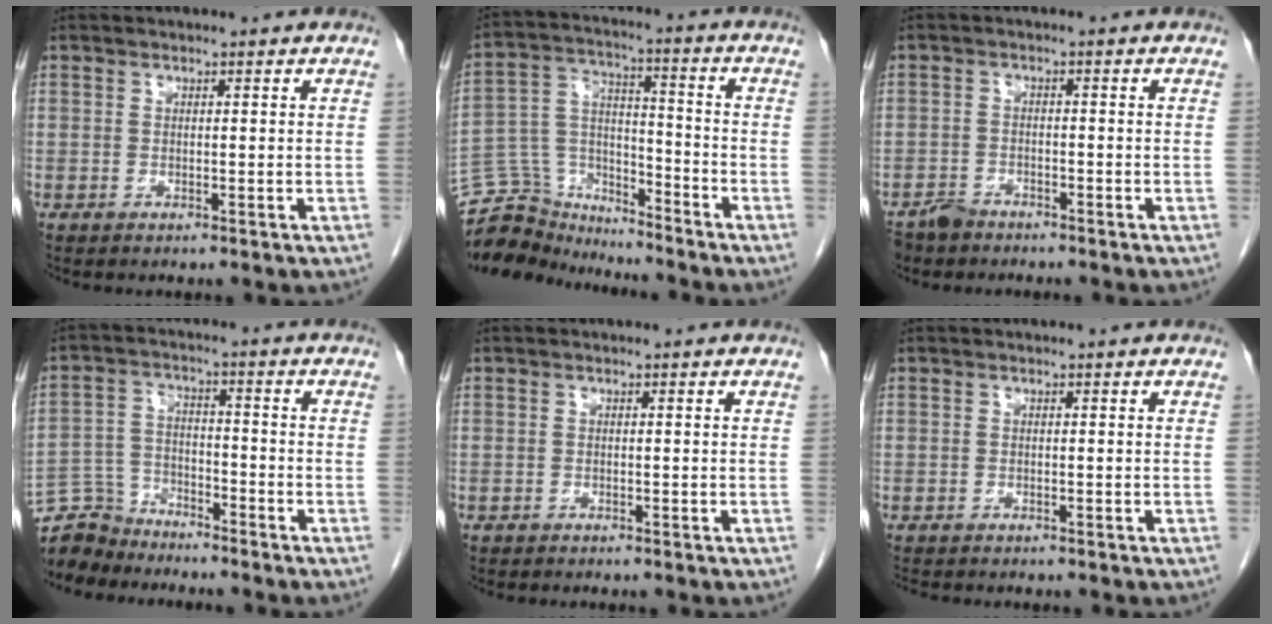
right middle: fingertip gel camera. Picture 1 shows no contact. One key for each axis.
{"total": 11.2, "fx": -10.8, "fy": 3.0, "fz": -0.1, "tx": -0.008, "ty": 0.052, "tz": -0.201}
{"total": 2.7, "fx": -2.4, "fy": 1.2, "fz": 0.2, "tx": -0.011, "ty": 0.001, "tz": -0.039}
{"total": 7.5, "fx": -7.2, "fy": 1.8, "fz": -0.7, "tx": 0.009, "ty": 0.007, "tz": -0.142}
{"total": 0.8, "fx": -0.8, "fy": 0.1, "fz": 0.2, "tx": -0.009, "ty": -0.002, "tz": -0.015}
{"total": 2.8, "fx": -2.5, "fy": 0.7, "fz": 1.1, "tx": -0.017, "ty": -0.006, "tz": -0.035}